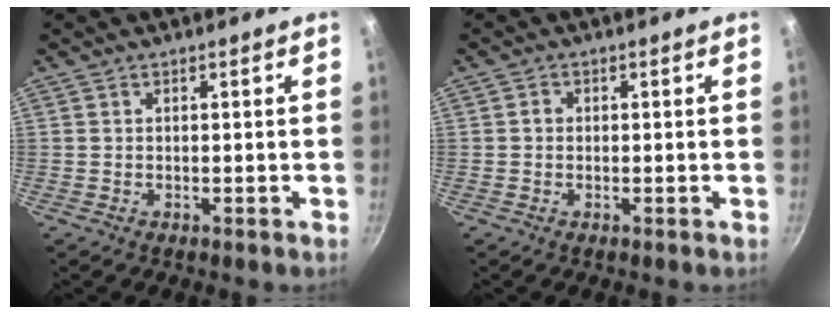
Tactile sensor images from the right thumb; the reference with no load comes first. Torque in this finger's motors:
{"motor_torque": [0.17, 0.10, 0.36, 0.03, -0.02]}